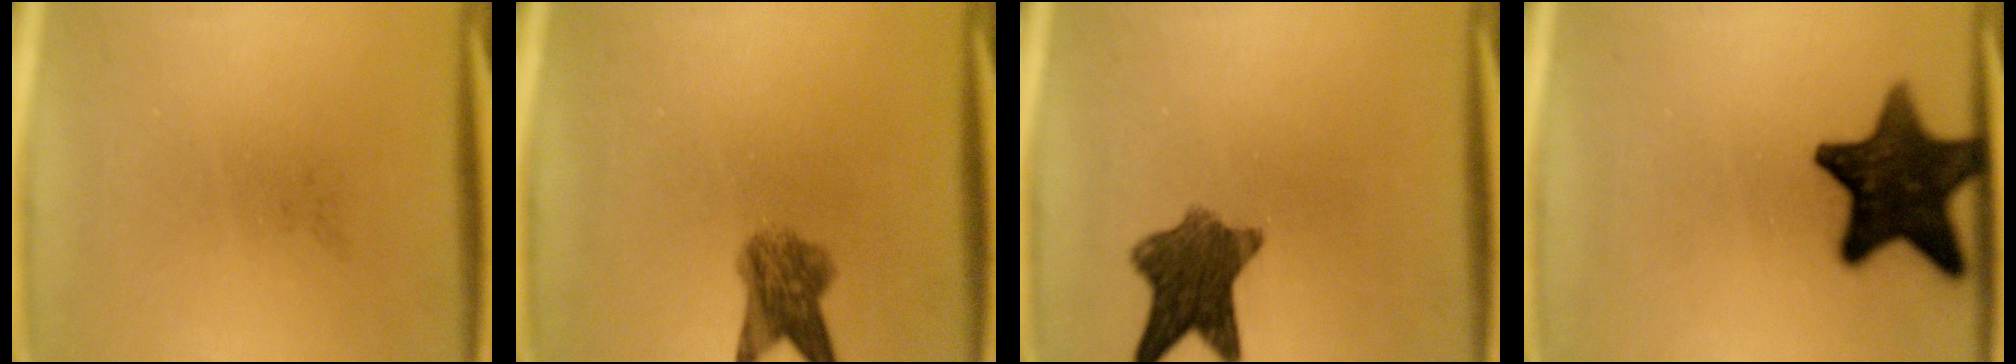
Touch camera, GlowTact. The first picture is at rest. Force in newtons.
{"total": 5.2}
{"total": 8.5}
{"total": 15.1}